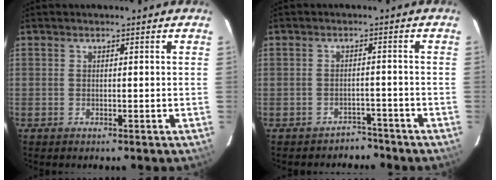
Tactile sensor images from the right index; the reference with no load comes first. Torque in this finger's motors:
{"motor_torque": [-0.71, -0.32, -0.33, -0.13]}